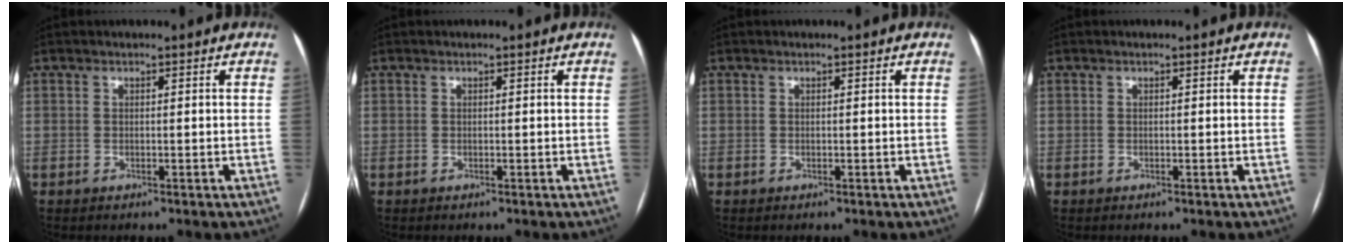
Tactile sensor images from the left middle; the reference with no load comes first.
{"total": 0.0}
{"total": 0.0}
{"total": 0.0}